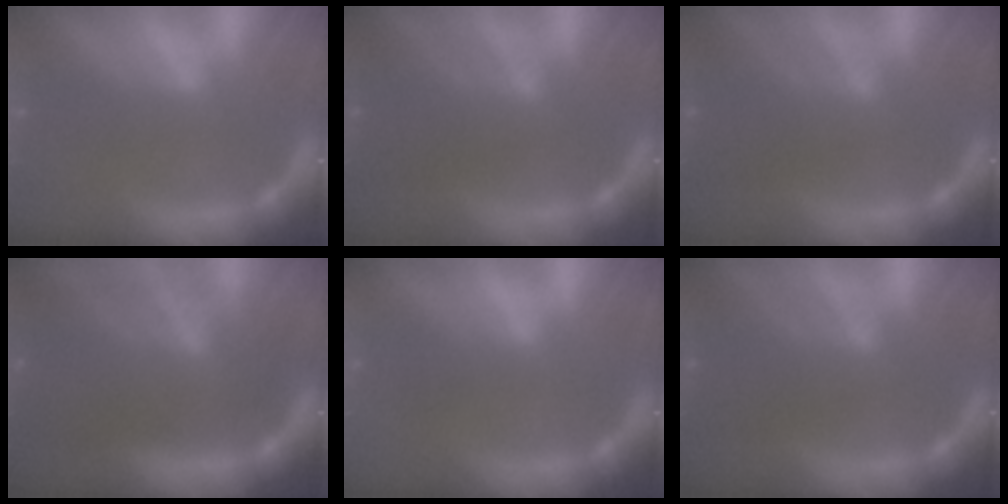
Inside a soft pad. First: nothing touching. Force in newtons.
{"total": 5.6}
{"total": 5.6}
{"total": 9.1}
{"total": 1.0}
{"total": 5.6}